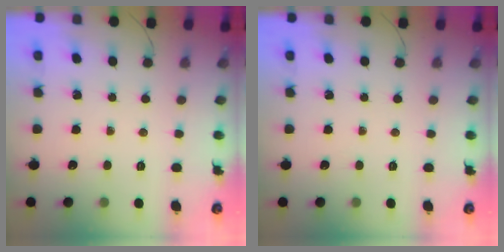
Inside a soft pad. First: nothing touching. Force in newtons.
{"total": 0.0}